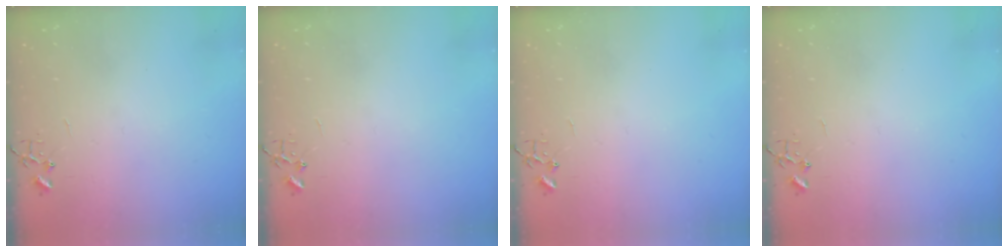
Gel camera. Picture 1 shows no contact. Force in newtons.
{"total": 0.0}
{"total": 0.0}
{"total": 0.0}